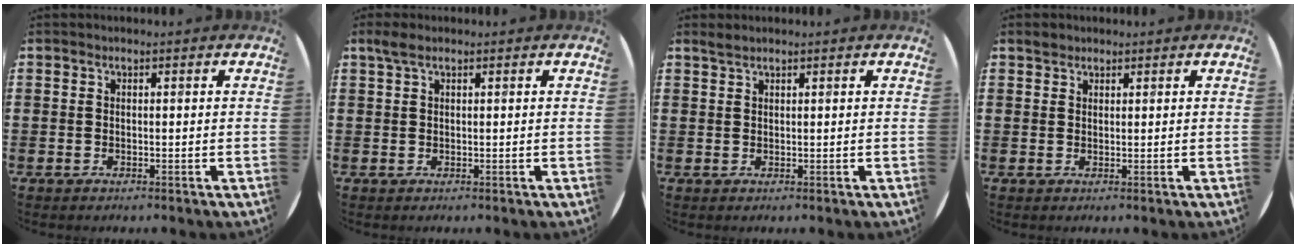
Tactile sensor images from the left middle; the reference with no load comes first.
{"total": 1.4, "force": [1.0, 0.5, 0.9], "torque": [-0.021, 0.004, 0.018]}
{"total": 0.9, "force": [0.9, 0.1, 0.2], "torque": [-0.005, 0.001, 0.016]}
{"total": 1.2, "force": [1.1, 0.5, 0.1], "torque": [0.004, -0.001, 0.020]}